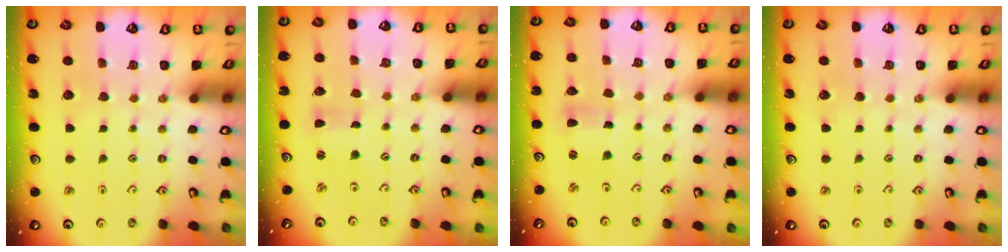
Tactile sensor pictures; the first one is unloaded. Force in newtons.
{"total": 1.1, "press": 1.1, "slide": 0.1}
{"total": 1.5, "press": 1.4, "slide": 0.2}
{"total": 0.0}